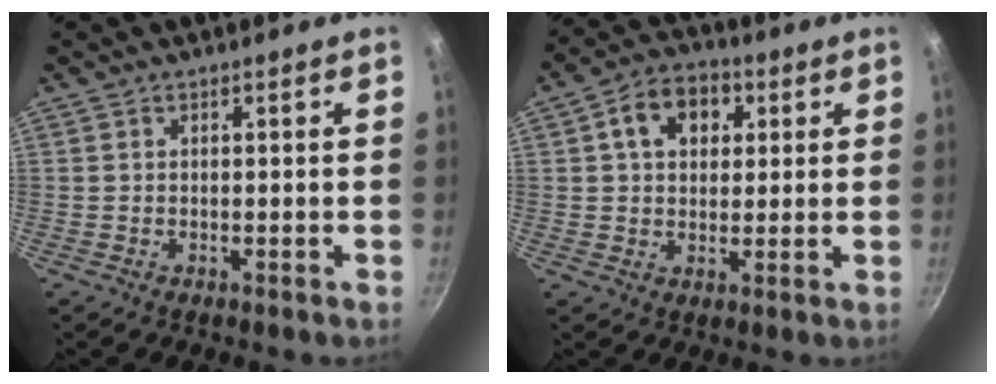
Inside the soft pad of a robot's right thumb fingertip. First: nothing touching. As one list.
[{"total": 9.8, "force": [3.1, 7.2, 5.9], "torque": [-0.068, 0.010, 0.036]}]